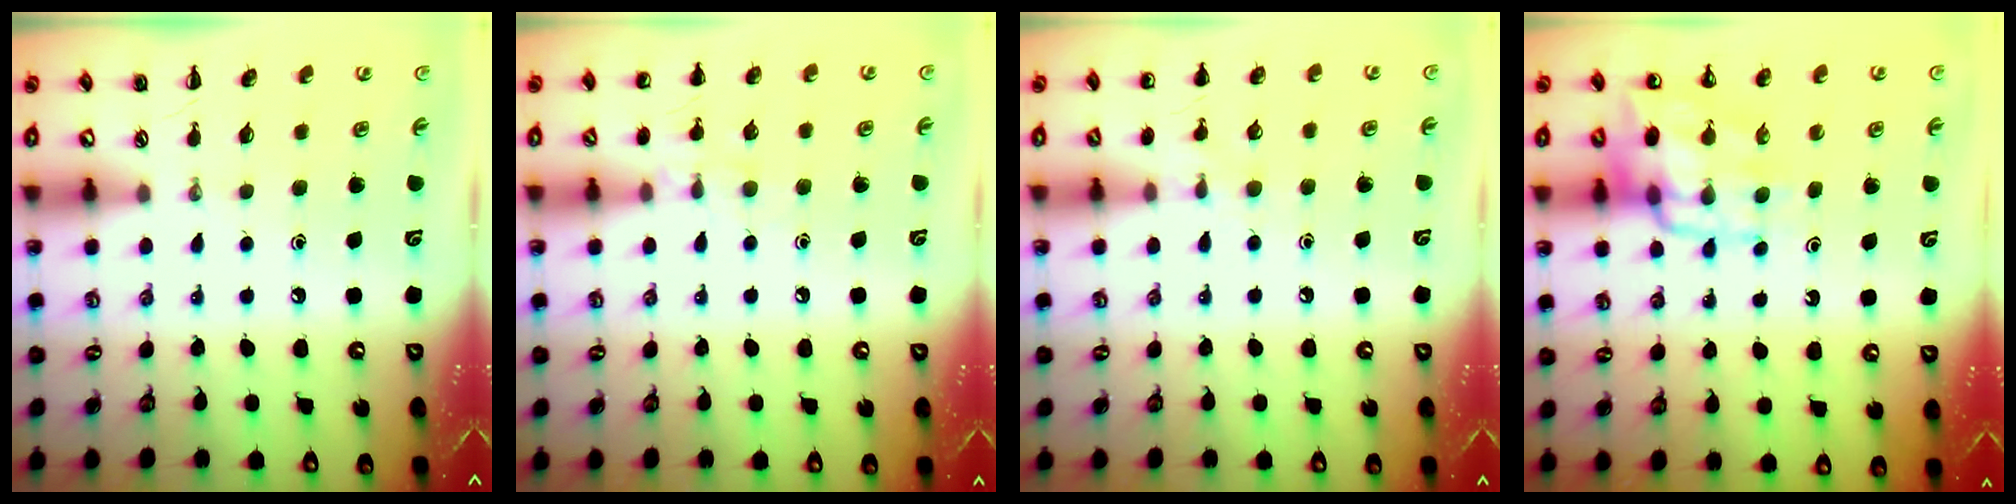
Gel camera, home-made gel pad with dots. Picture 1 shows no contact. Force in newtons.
{"total": 7.0, "press": 6.7, "slide": 2.1}
{"total": 6.7, "press": 6.4, "slide": 2.2}
{"total": 13.1, "press": 12.7, "slide": 2.9}